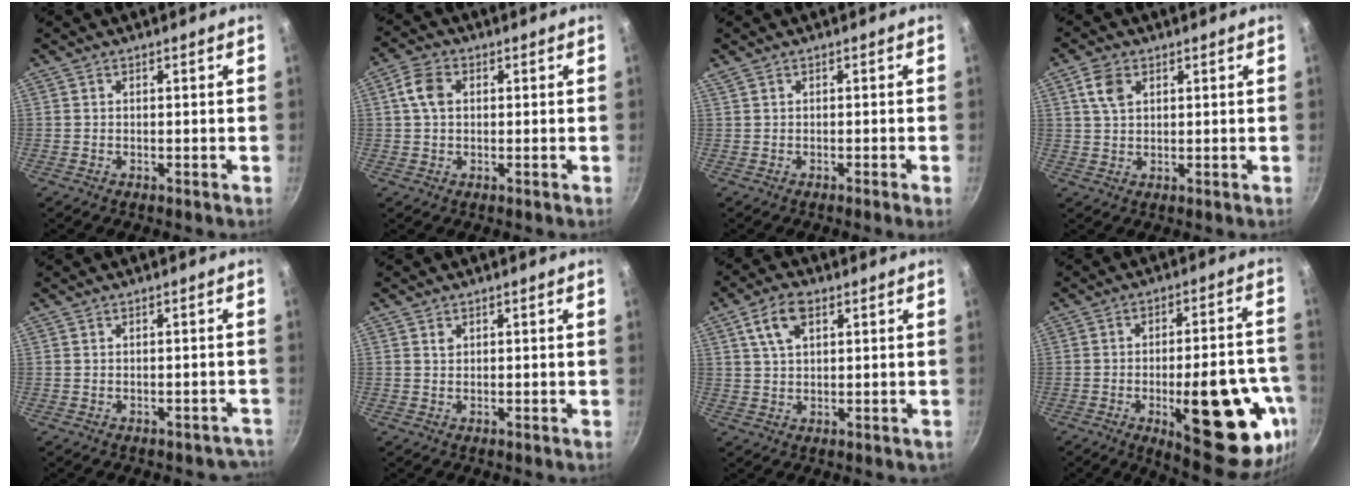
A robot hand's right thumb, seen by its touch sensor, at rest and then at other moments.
{"total": 4.9, "force": [0.8, 3.5, 3.3], "torque": [-0.061, 0.010, 0.009]}
{"total": 1.2, "force": [-0.2, -0.2, 1.2], "torque": [-0.031, 0.003, -0.001]}
{"total": 4.7, "force": [1.9, 3.0, 3.1], "torque": [-0.054, 0.000, 0.037]}
{"total": 3.0, "force": [-2.0, 2.1, 0.9], "torque": [0.020, 0.040, 0.001]}
{"total": 1.0, "force": [0.5, 0.7, 0.4], "torque": [-0.004, 0.000, 0.009]}
{"total": 6.8, "force": [2.7, 3.8, 4.9], "torque": [-0.082, 0.000, 0.052]}
{"total": 23.7, "force": [-7.9, 8.5, 20.6], "torque": [-0.220, 0.016, -0.095]}